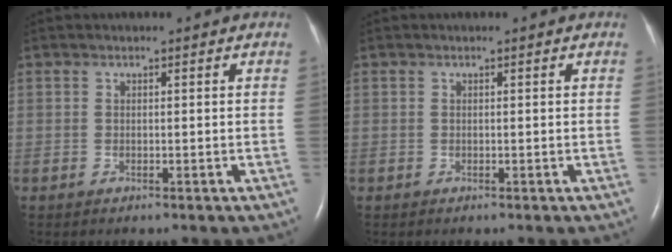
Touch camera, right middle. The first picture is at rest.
{"total": 0.0}